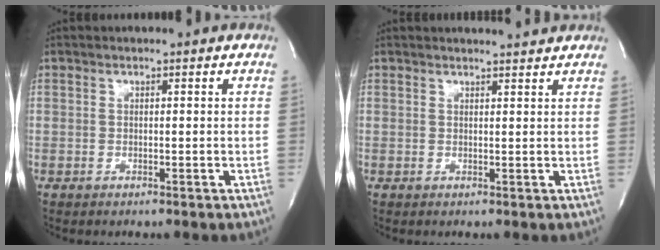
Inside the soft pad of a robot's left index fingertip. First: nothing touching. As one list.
[{"total": 3.3, "force": [3.3, -0.1, 0.6], "torque": [-0.014, 0.004, 0.037]}]